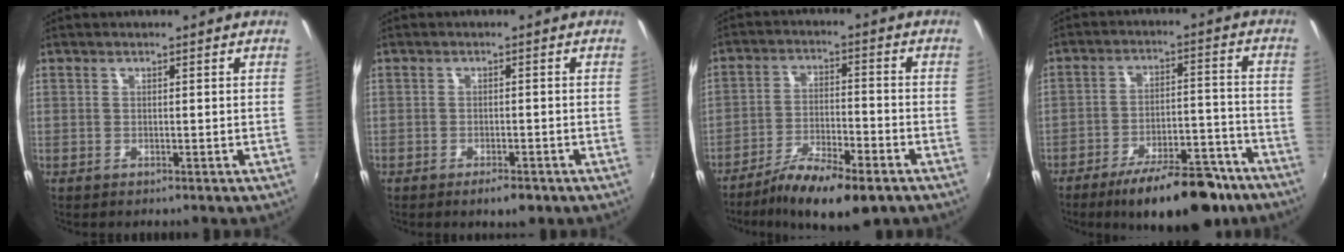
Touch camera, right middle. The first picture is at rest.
{"total": 3.1, "force": [-2.1, 1.3, 1.9], "torque": [-0.040, -0.005, -0.033]}
{"total": 12.3, "force": [-8.9, 2.9, 8.0], "torque": [-0.158, -0.025, -0.155]}
{"total": 17.3, "force": [-13.2, 5.6, 9.7], "torque": [-0.153, -0.003, -0.183]}